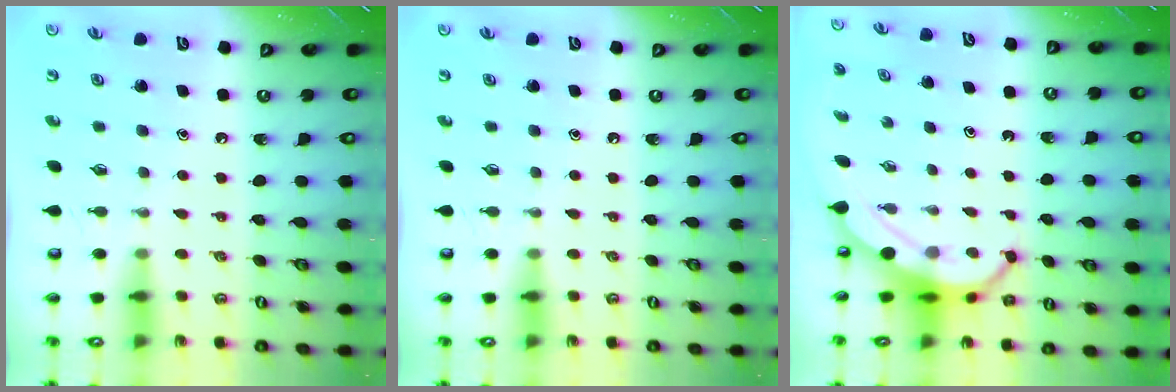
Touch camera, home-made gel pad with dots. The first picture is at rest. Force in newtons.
{"total": 0.0}
{"total": 7.4, "press": 7.3, "slide": 1.1}